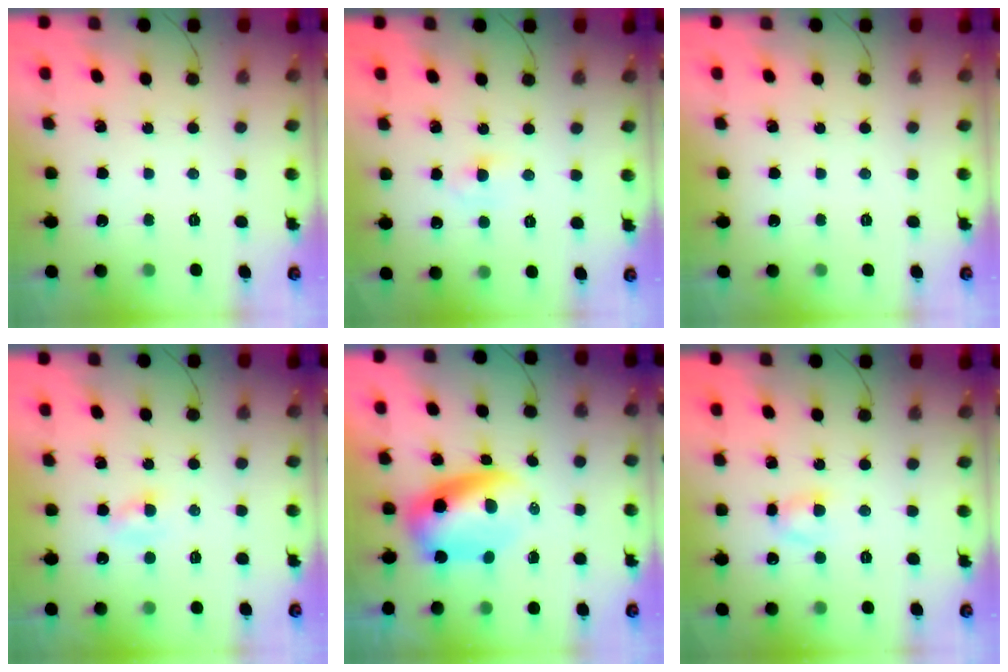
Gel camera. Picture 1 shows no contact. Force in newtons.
{"total": 2.5, "press": 2.3, "slide": 0.9}
{"total": 0.0}
{"total": 1.6, "press": 1.4, "slide": 0.7}
{"total": 7.7, "press": 7.5, "slide": 1.8}
{"total": 4.0, "press": 3.9, "slide": 1.1}